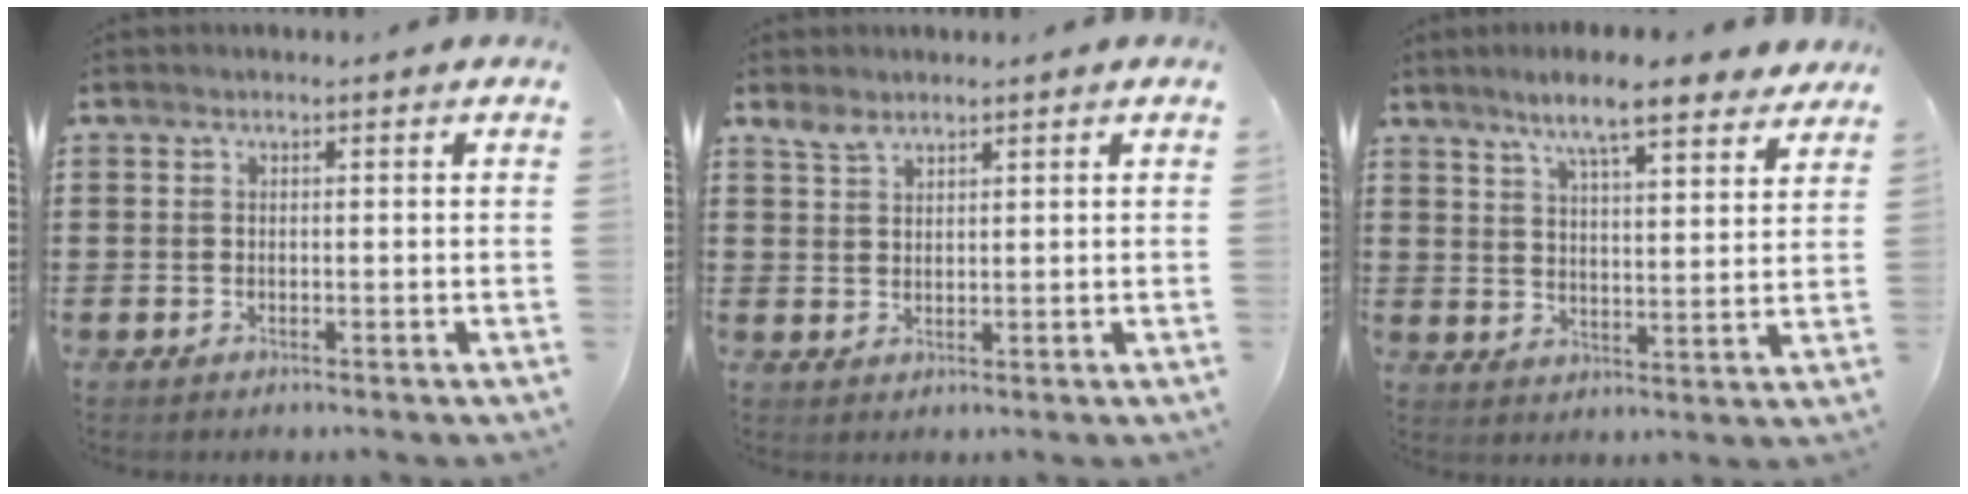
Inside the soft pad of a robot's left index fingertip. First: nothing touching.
{"total": 2.6, "force": [2.1, 1.2, 1.0], "torque": [-0.024, 0.002, 0.040]}
{"total": 7.8, "force": [6.5, 0.9, 4.3], "torque": [-0.089, -0.024, 0.109]}